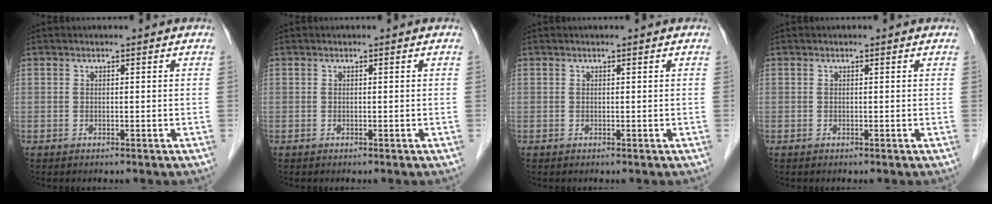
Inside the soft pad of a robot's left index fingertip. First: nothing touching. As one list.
[{"total": 0.0}, {"total": 0.0}, {"total": 0.0}]